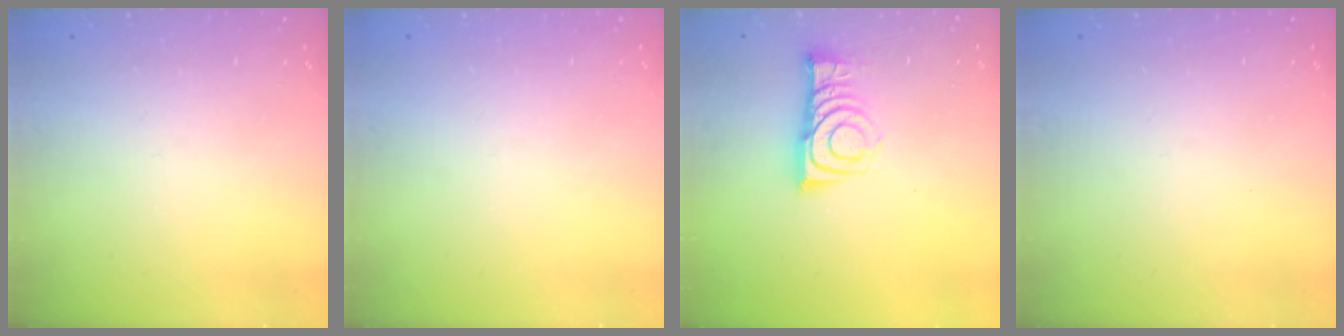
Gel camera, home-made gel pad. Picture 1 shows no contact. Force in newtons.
{"total": 0.0}
{"total": 9.7, "press": 9.7, "slide": 0.4}
{"total": 0.0}